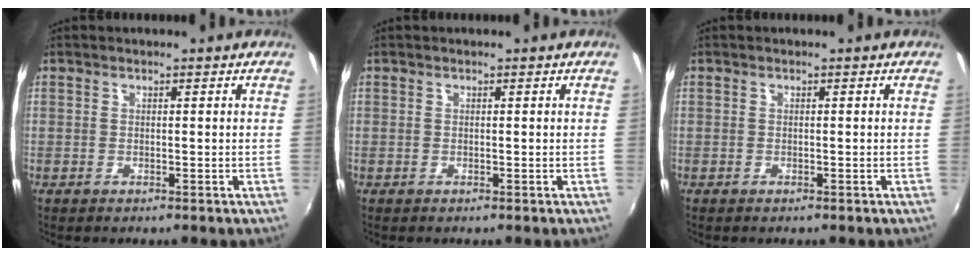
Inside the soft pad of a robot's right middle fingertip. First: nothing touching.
{"total": 0.0}
{"total": 0.0}